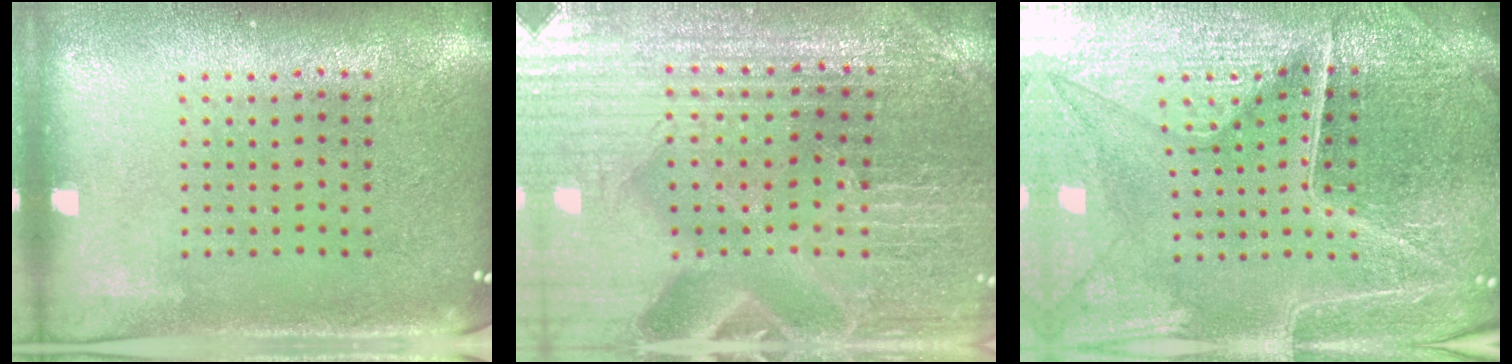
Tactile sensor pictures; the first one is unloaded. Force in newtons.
{"total": 3.4, "press": 3.3, "slide": 0.3}
{"total": 5.2, "press": 5.0, "slide": 1.5}